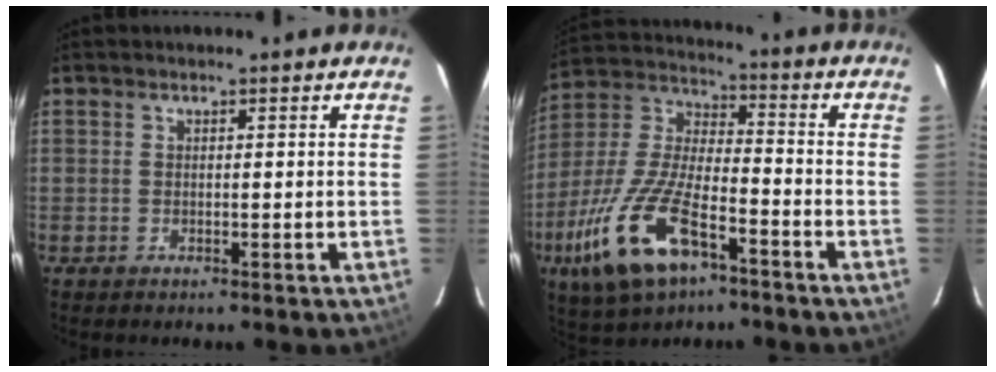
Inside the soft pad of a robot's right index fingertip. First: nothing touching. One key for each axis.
{"total": 18.9, "fx": -9.6, "fy": 7.3, "fz": 14.5, "tx": -0.320, "ty": -0.025, "tz": -0.181}